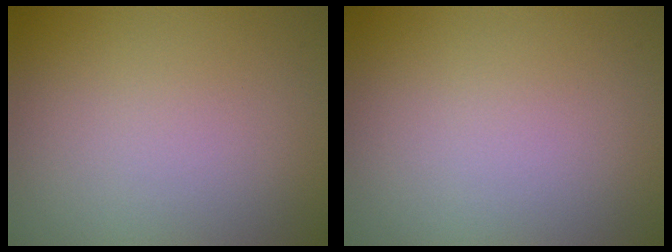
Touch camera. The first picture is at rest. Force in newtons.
{"total": 0.0}